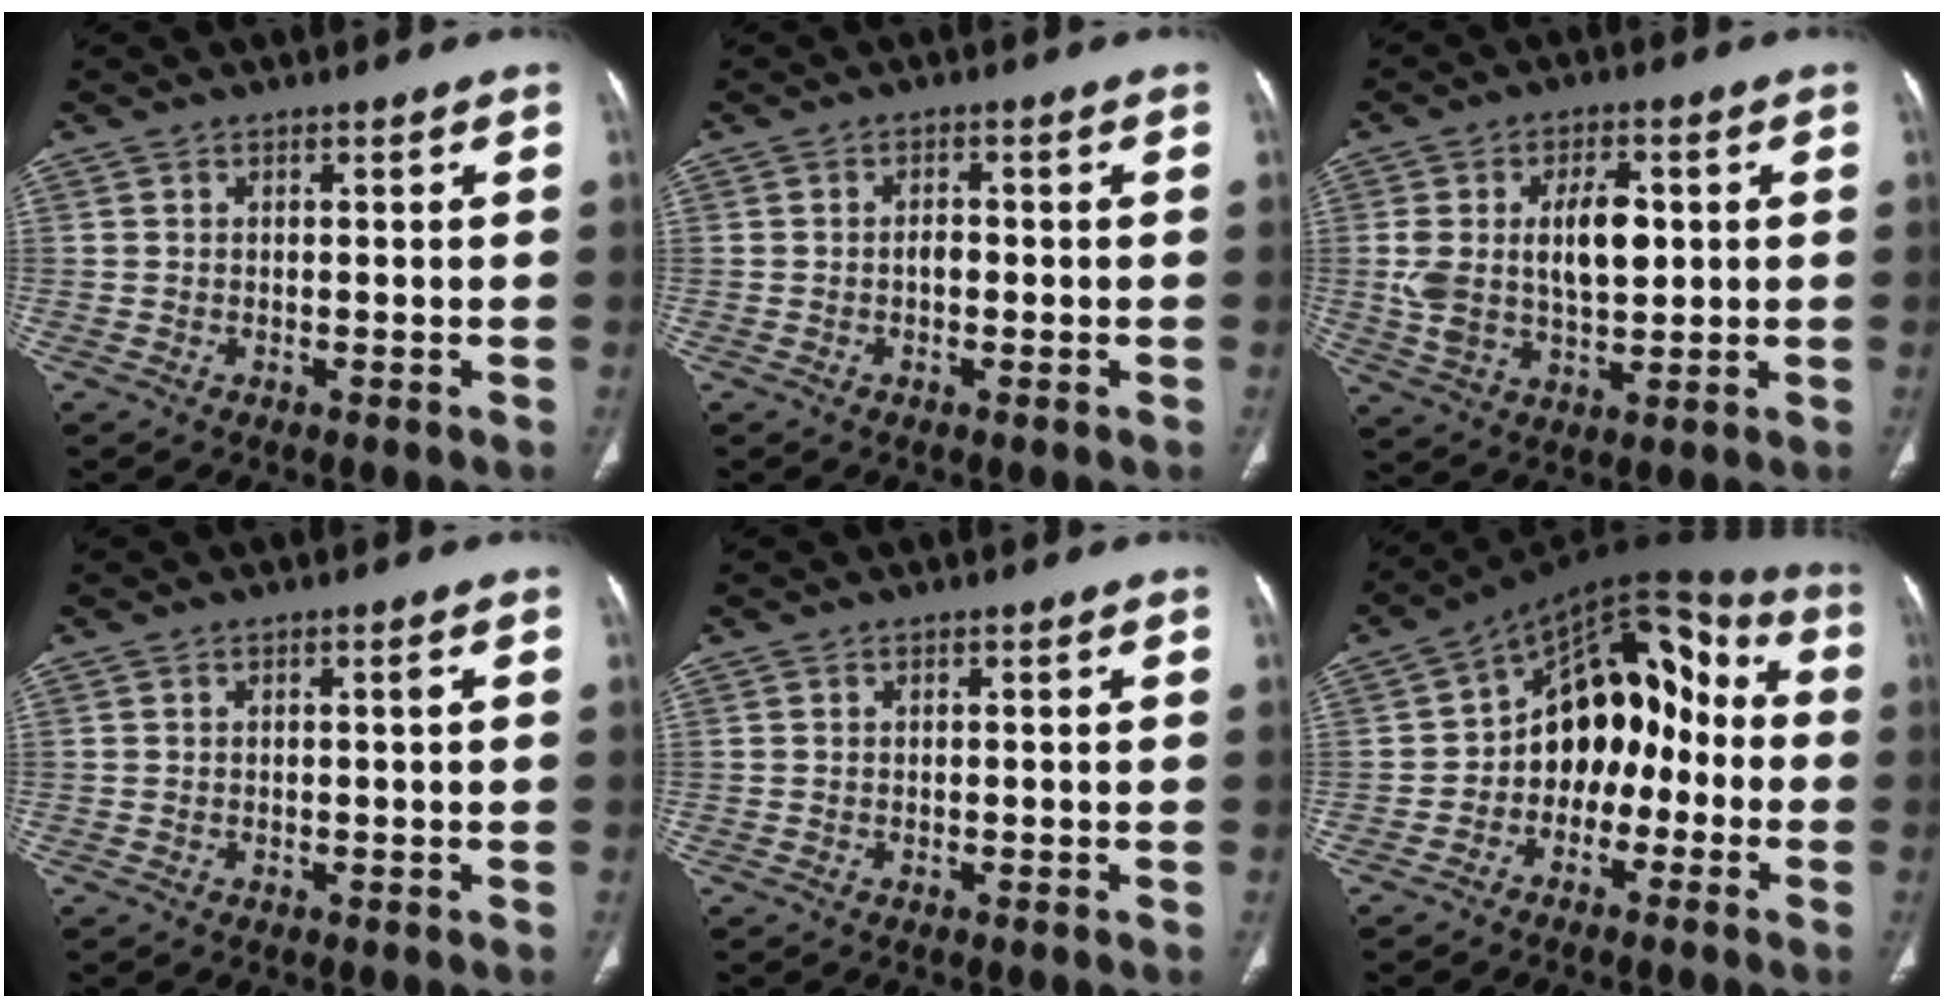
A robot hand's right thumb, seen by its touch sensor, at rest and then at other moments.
{"total": 1.8, "force": [-0.4, 1.1, 1.5], "torque": [-0.020, 0.004, -0.008]}
{"total": 12.4, "force": [1.6, 6.8, 10.3], "torque": [-0.181, 0.004, 0.037]}
{"total": 0.8, "force": [0.0, 0.1, 0.8], "torque": [-0.016, -0.001, 0.001]}
{"total": 0.0}
{"total": 15.7, "force": [-2.8, 10.8, 11.1], "torque": [-0.110, 0.065, -0.057]}